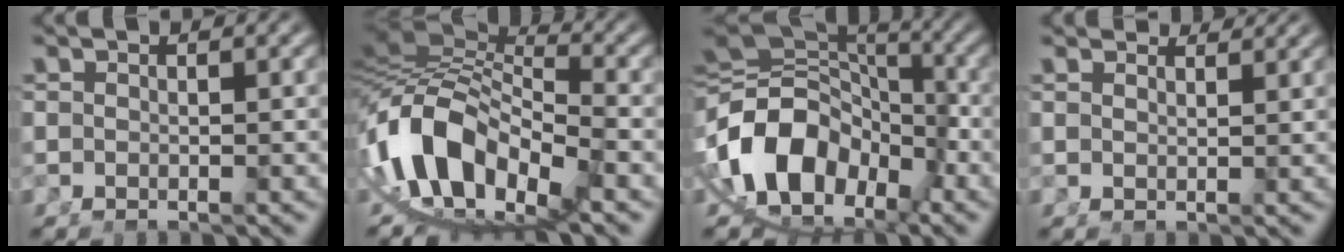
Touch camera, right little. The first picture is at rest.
{"total": 16.0, "force": [-0.9, 11.4, 11.2], "torque": [-0.238, -0.046, -0.005]}
{"total": 17.2, "force": [-2.3, 13.4, 10.6], "torque": [-0.236, -0.053, -0.021]}
{"total": 2.7, "force": [2.6, -0.4, 0.6], "torque": [0.007, 0.002, 0.044]}